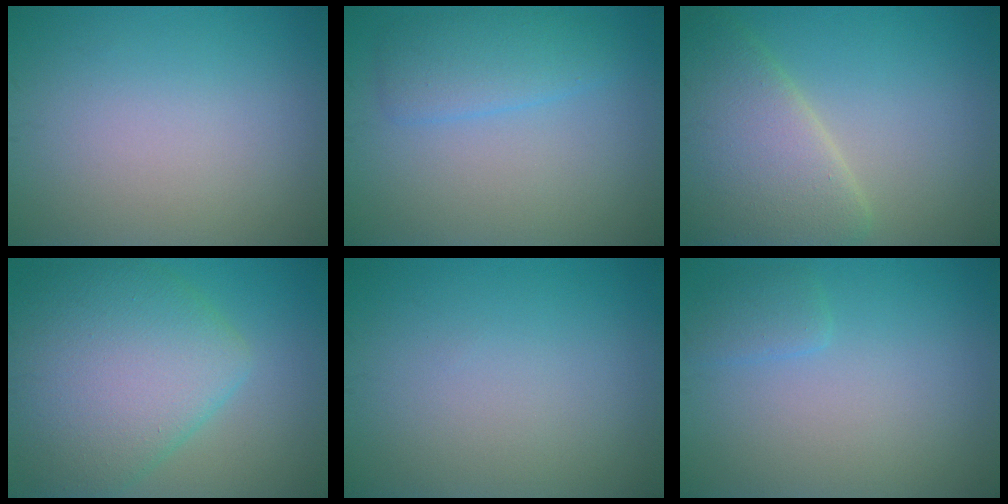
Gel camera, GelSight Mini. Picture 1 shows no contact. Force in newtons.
{"total": 3.1, "press": 3.1, "slide": 0.3}
{"total": 7.6, "press": 7.6, "slide": 0.4}
{"total": 9.5, "press": 9.5, "slide": 0.4}
{"total": 0.0}
{"total": 1.4, "press": 1.4, "slide": 0.1}